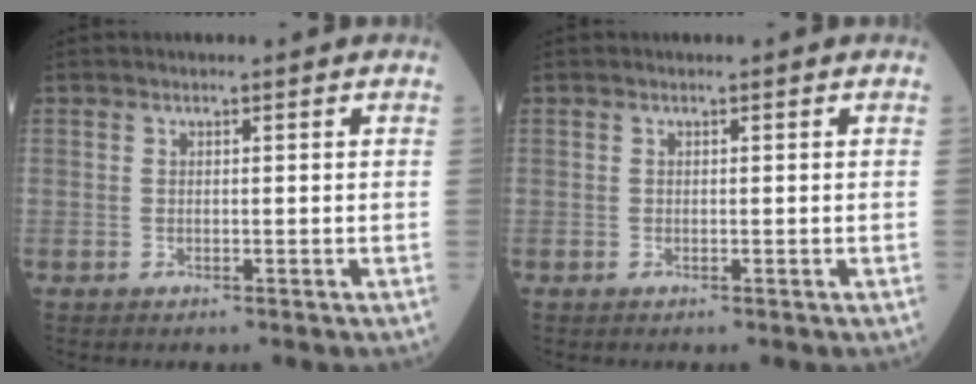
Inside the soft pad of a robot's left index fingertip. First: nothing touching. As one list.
[{"total": 0.0}]